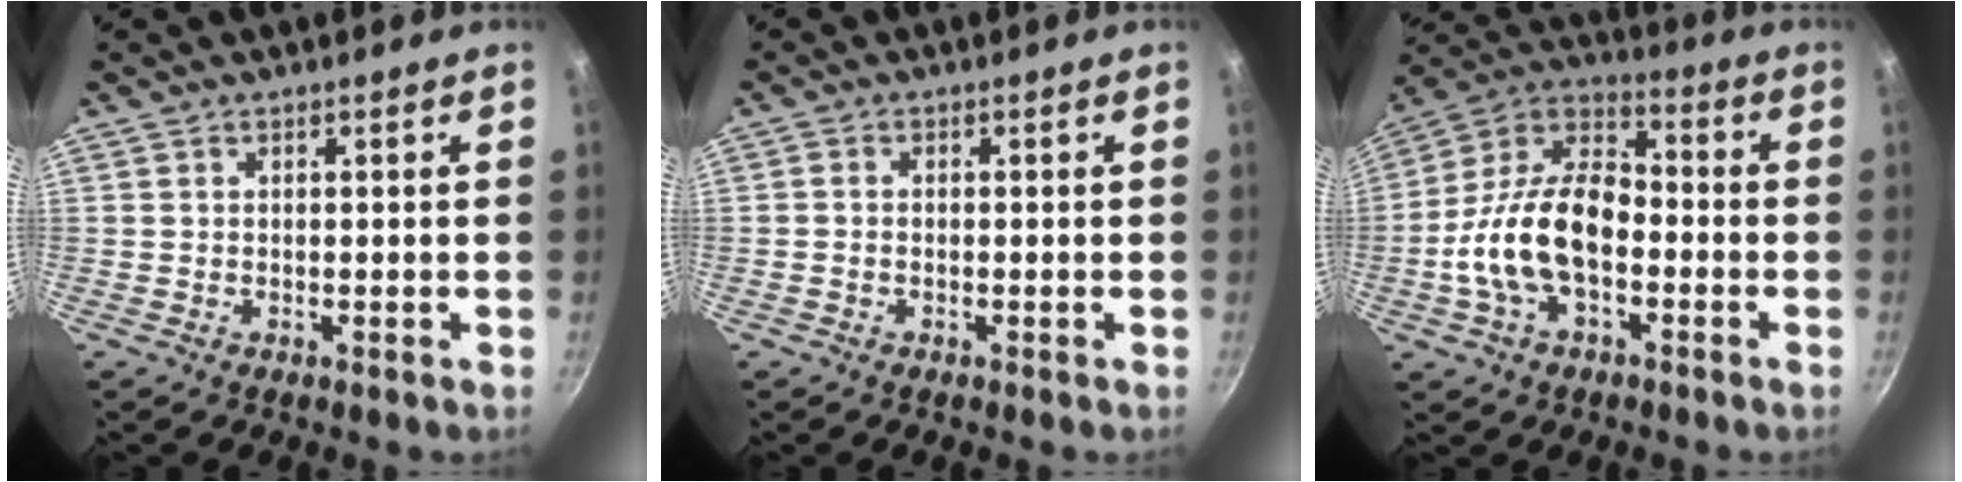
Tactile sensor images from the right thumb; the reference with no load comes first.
{"total": 1.0, "force": [-0.4, 0.6, 0.6], "torque": [-0.014, 0.006, -0.009]}
{"total": 17.5, "force": [-3.8, 10.3, 13.6], "torque": [-0.226, 0.046, -0.088]}